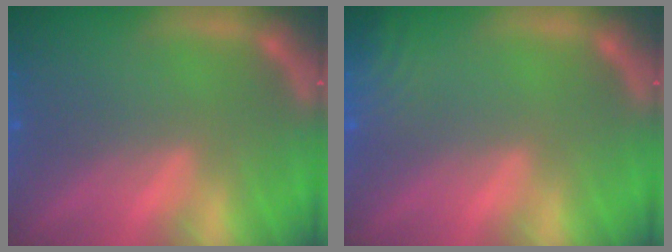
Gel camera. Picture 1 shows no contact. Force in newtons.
{"total": 5.1}